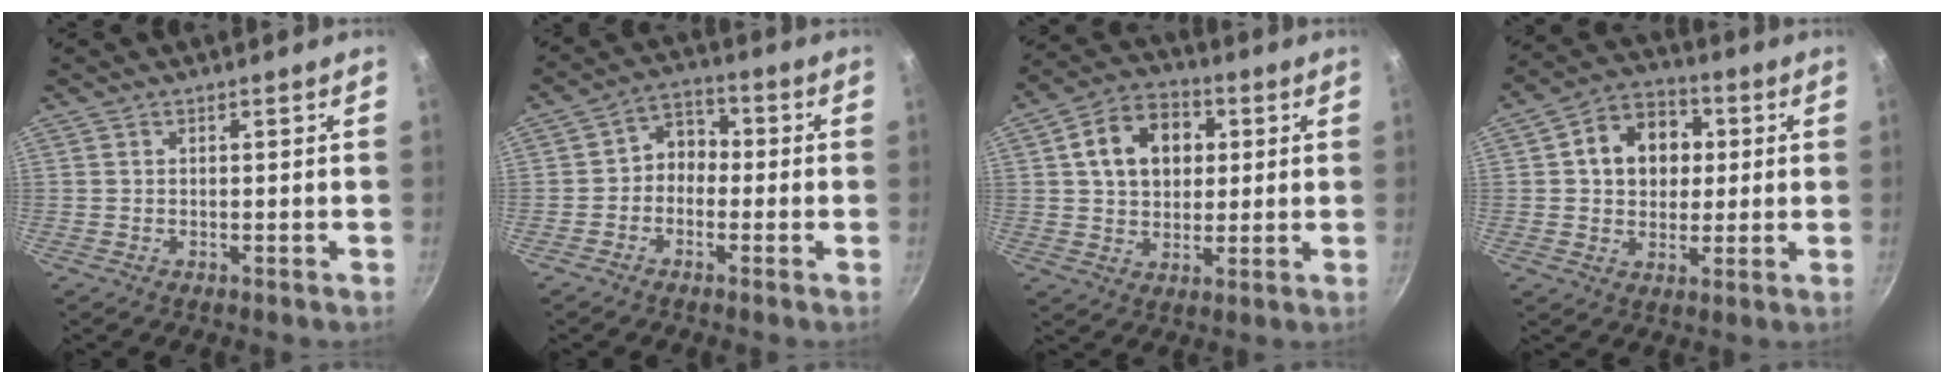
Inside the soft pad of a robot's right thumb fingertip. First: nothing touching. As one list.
[{"total": 5.5, "force": [-1.1, 4.5, 3.0], "torque": [-0.016, 0.029, -0.034]}, {"total": 12.9, "force": [3.1, 9.6, 8.0], "torque": [-0.106, 0.016, 0.042]}, {"total": 12.2, "force": [2.3, 9.7, 7.1], "torque": [-0.077, 0.015, 0.024]}]